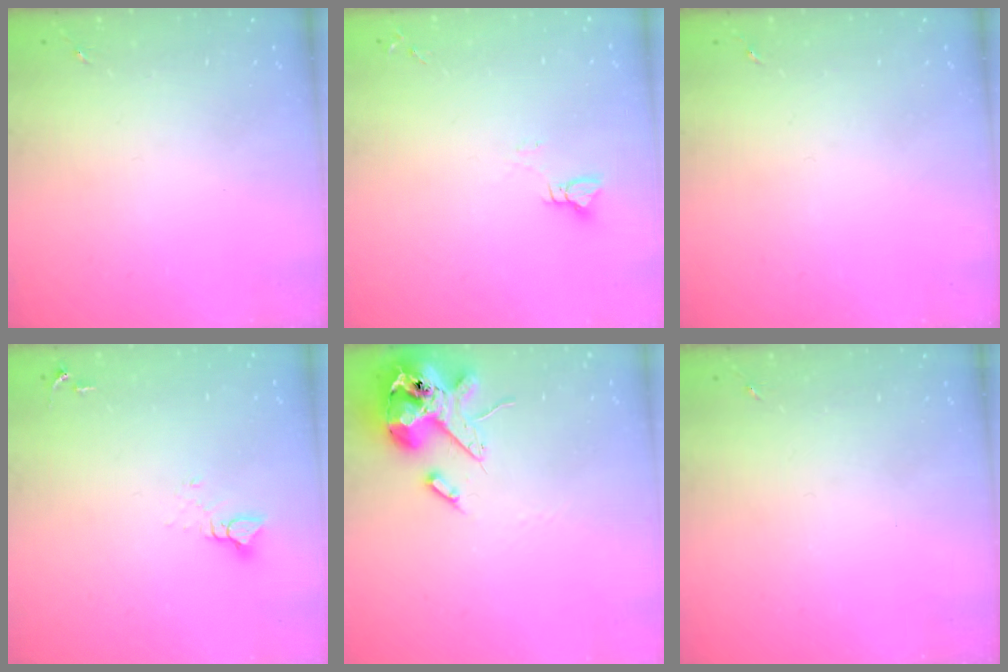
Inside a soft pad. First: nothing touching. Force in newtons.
{"total": 3.5, "press": 3.5, "slide": 0.3}
{"total": 0.0}
{"total": 3.9, "press": 3.9, "slide": 0.2}
{"total": 13.7, "press": 13.5, "slide": 2.3}
{"total": 0.0}